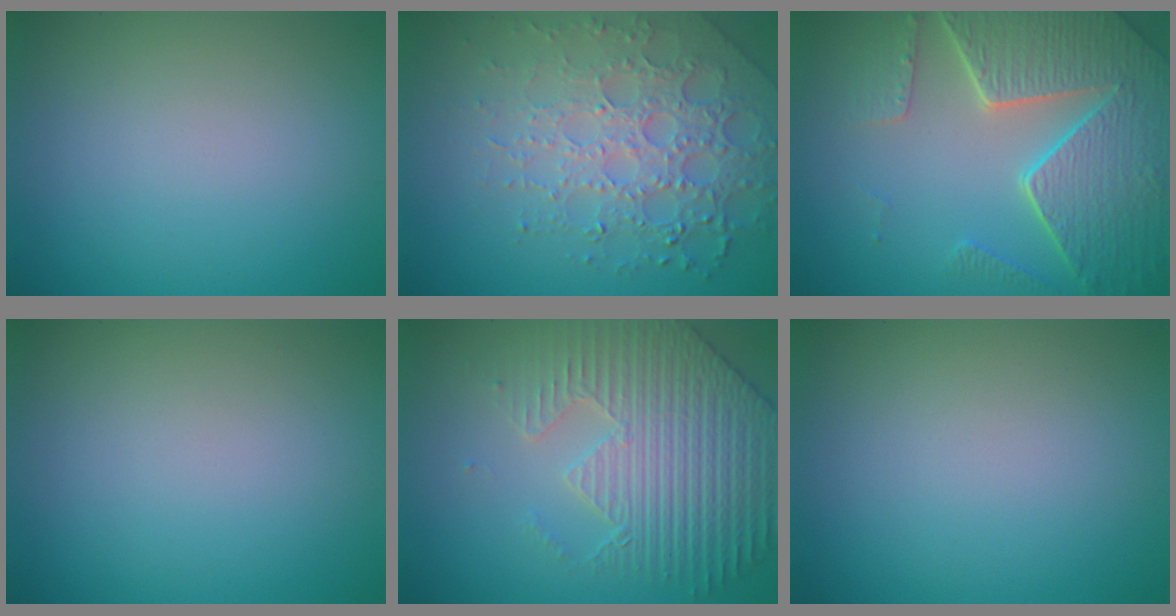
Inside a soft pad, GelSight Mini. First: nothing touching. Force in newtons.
{"total": 6.9, "press": 5.0, "slide": 4.7}
{"total": 8.3, "press": 6.1, "slide": 5.6}
{"total": 0.0}
{"total": 5.9, "press": 5.4, "slide": 2.5}
{"total": 0.0}